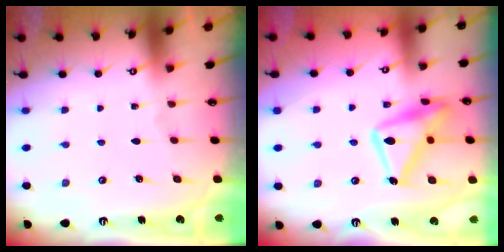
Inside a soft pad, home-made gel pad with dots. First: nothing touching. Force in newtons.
{"total": 17.7, "press": 17.6, "slide": 1.2}